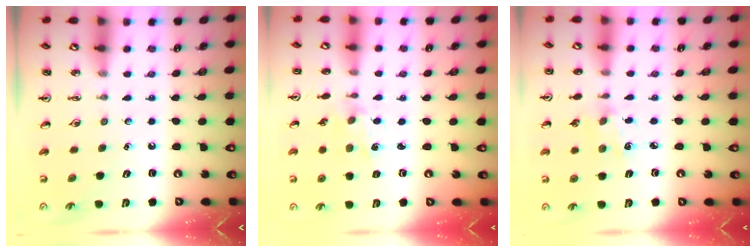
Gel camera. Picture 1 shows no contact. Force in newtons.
{"total": 0.8, "press": 0.8, "slide": 0.2}
{"total": 2.9, "press": 2.8, "slide": 0.8}